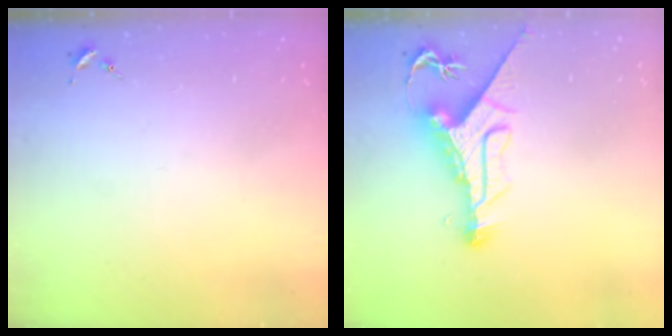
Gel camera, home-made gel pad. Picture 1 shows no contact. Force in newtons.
{"total": 10.8, "press": 10.7, "slide": 1.3}